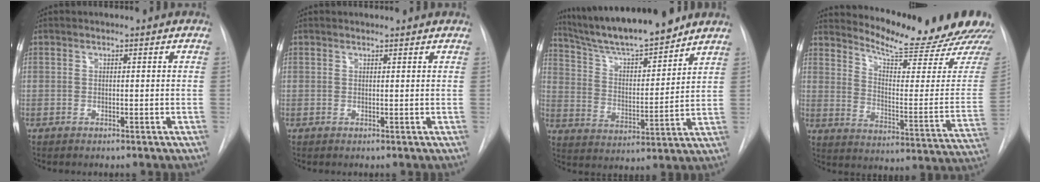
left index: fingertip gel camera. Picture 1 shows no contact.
{"total": 2.2, "force": [2.2, 0.3, 0.3], "torque": [-0.011, 0.012, 0.023]}
{"total": 16.1, "force": [14.3, 1.6, 7.3], "torque": [-0.124, 0.002, 0.244]}
{"total": 21.2, "force": [20.1, 0.9, 6.9], "torque": [-0.105, -0.118, 0.253]}